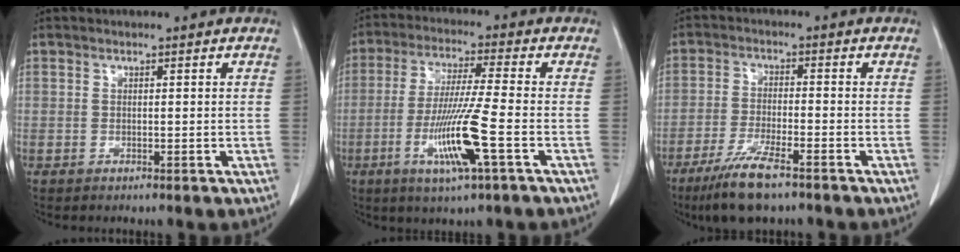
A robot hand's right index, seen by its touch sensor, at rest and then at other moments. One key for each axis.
{"total": 11.4, "fx": -3.8, "fy": -0.5, "fz": 10.7, "tx": -0.213, "ty": -0.019, "tz": -0.074}
{"total": 8.5, "fx": -5.9, "fy": 1.2, "fz": 6.0, "tx": -0.117, "ty": -0.020, "tz": -0.105}